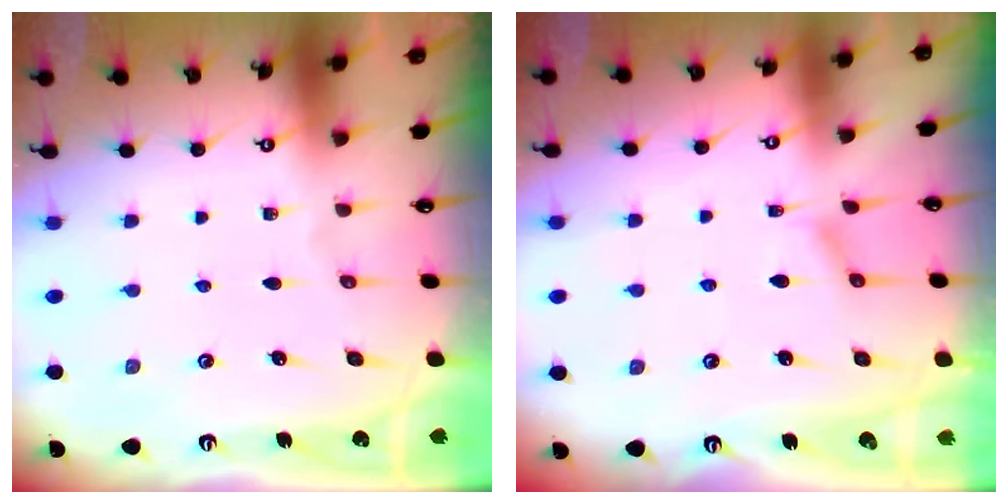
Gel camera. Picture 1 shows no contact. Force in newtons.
{"total": 1.8, "press": 1.7, "slide": 0.5}